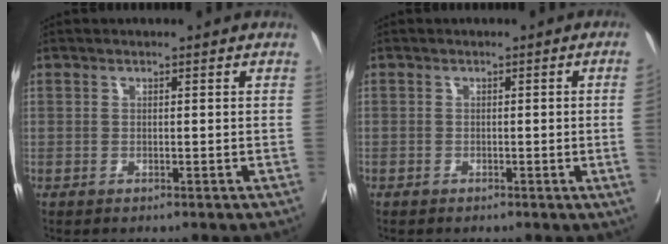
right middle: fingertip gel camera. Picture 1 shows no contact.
{"total": 2.5, "force": [-0.5, -1.0, 2.2], "torque": [-0.027, -0.003, -0.007]}